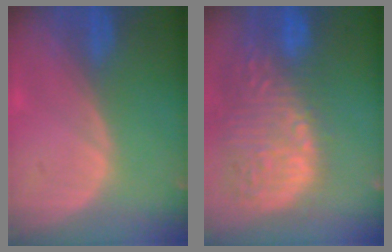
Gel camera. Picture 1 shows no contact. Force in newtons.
{"total": 15.4, "press": 12.6, "slide": 8.8}